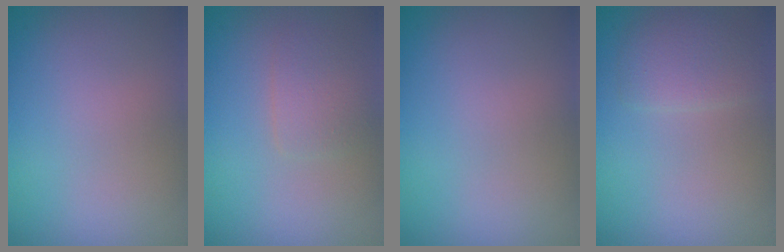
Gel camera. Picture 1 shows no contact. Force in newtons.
{"total": 1.9, "press": 1.9, "slide": 0.0}
{"total": 0.0}
{"total": 2.3, "press": 2.2, "slide": 0.1}